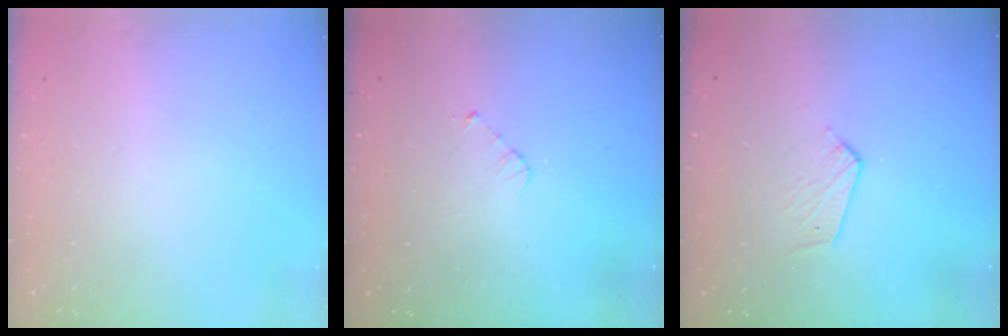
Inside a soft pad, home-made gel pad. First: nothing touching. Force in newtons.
{"total": 3.0, "press": 3.0, "slide": 0.2}
{"total": 3.7, "press": 3.7, "slide": 0.3}